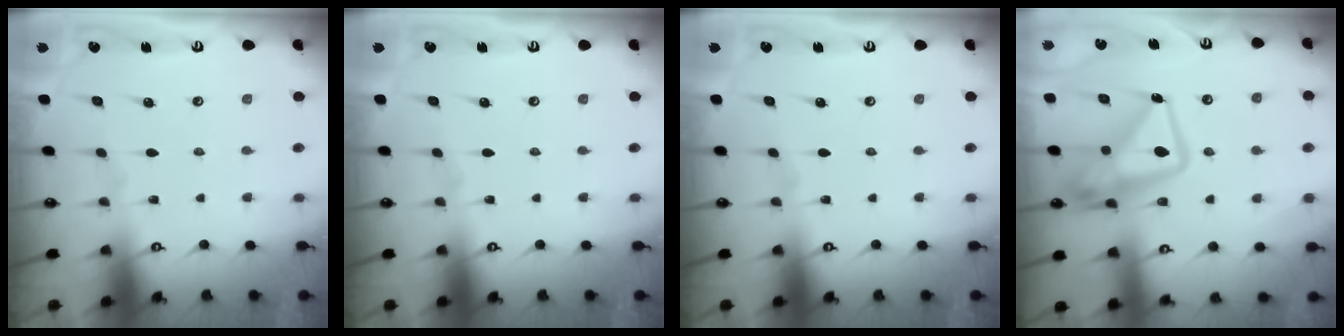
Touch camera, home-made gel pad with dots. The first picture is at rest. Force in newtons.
{"total": 0.0}
{"total": 0.0}
{"total": 14.8, "press": 14.7, "slide": 1.2}